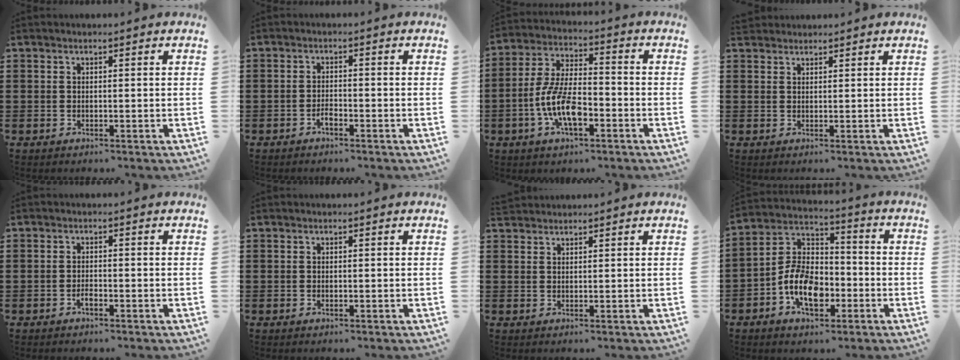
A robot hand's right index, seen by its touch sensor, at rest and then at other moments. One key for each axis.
{"total": 1.7, "fx": -1.2, "fy": 0.5, "fz": 1.0, "tx": -0.023, "ty": -0.003, "tz": -0.022}
{"total": 9.3, "fx": -3.2, "fy": 4.1, "fz": 7.7, "tx": -0.175, "ty": -0.004, "tz": -0.065}
{"total": 1.5, "fx": 1.4, "fy": 0.6, "fz": -0.1, "tx": -0.001, "ty": 0.005, "tz": 0.029}
{"total": 1.4, "fx": -1.0, "fy": 0.3, "fz": 0.9, "tx": -0.020, "ty": -0.005, "tz": -0.016}
{"total": 0.0}
{"total": 1.5, "fx": 1.4, "fy": 0.3, "fz": -0.2, "tx": 0.000, "ty": 0.003, "tz": 0.029}
{"total": 9.9, "fx": -3.5, "fy": 6.2, "fz": 6.9, "tx": -0.146, "ty": 0.007, "tz": -0.067}